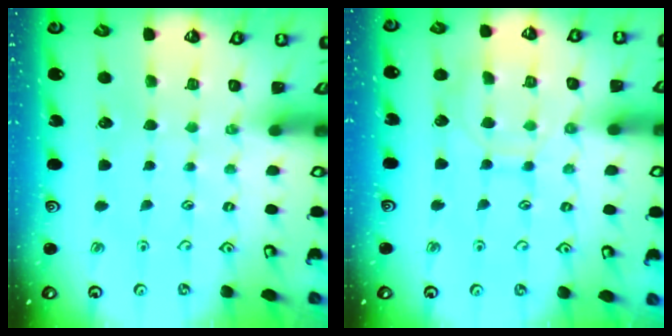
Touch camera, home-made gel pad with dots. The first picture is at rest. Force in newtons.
{"total": 9.0, "press": 9.0, "slide": 0.8}